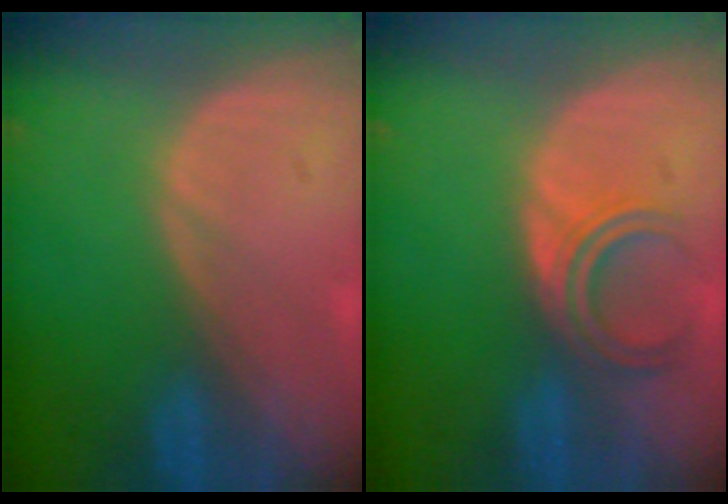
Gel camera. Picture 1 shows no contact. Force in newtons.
{"total": 4.4, "press": 4.1, "slide": 1.6}